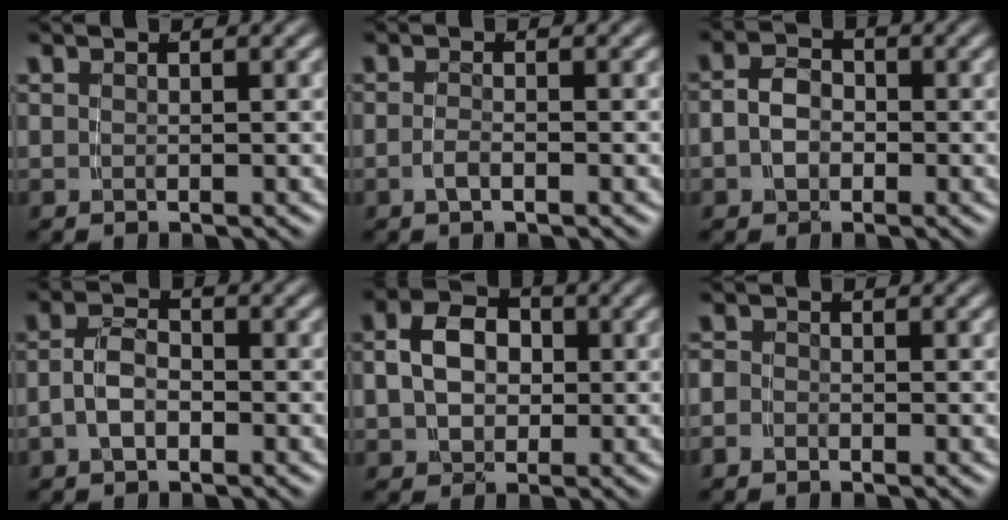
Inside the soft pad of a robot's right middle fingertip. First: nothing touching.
{"total": 1.2, "force": [-1.0, -0.2, 0.6], "torque": [-0.014, -0.004, -0.017]}
{"total": 3.8, "force": [-0.8, 3.1, 2.0], "torque": [-0.050, -0.014, -0.012]}
{"total": 3.3, "force": [-1.2, 2.1, 2.2], "torque": [-0.053, -0.009, -0.017]}
{"total": 5.4, "force": [0.1, 4.2, 3.4], "torque": [-0.063, -0.013, 0.008]}
{"total": 1.4, "force": [-0.9, 0.9, 0.3], "torque": [-0.013, -0.011, -0.016]}